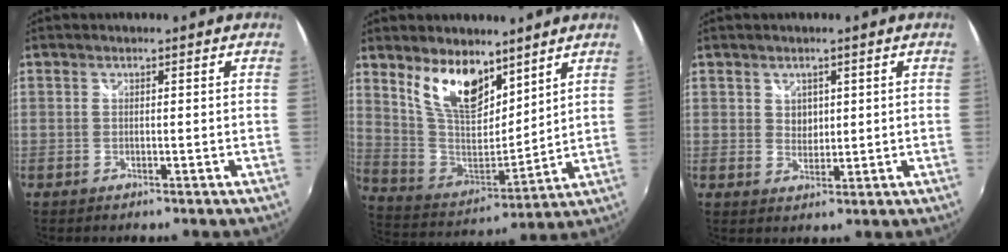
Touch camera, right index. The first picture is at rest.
{"total": 14.1, "force": [8.9, 6.7, 8.7], "torque": [-0.168, -0.001, 0.178]}
{"total": 2.4, "force": [1.0, 2.0, 0.7], "torque": [-0.005, 0.002, 0.018]}